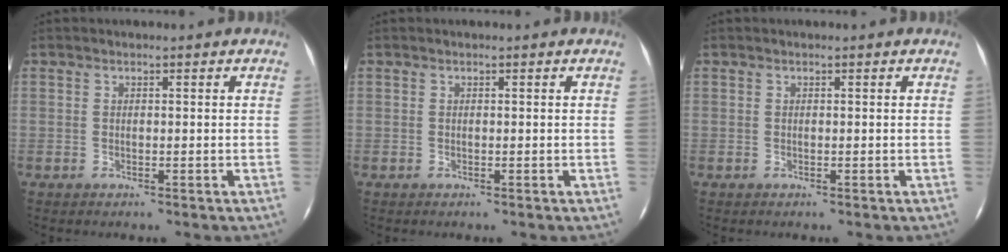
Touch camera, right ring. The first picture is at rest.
{"total": 0.0}
{"total": 0.0}